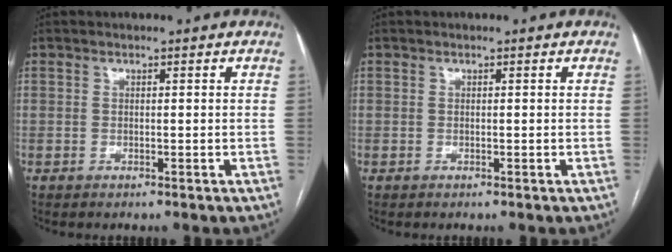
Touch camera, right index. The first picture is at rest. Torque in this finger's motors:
{"motor_torque": [0.00, 0.00, 0.00, 0.00]}